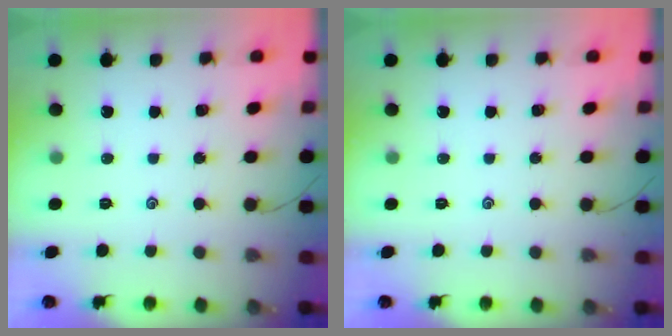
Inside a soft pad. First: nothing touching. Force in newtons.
{"total": 0.0}